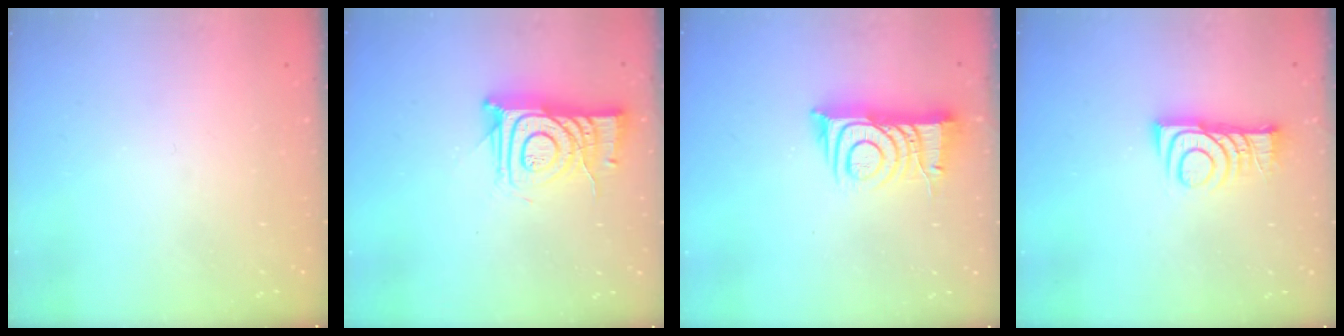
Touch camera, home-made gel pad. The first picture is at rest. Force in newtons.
{"total": 12.7, "press": 12.7, "slide": 0.6}
{"total": 9.9, "press": 9.9, "slide": 1.0}
{"total": 8.7, "press": 8.7, "slide": 0.8}